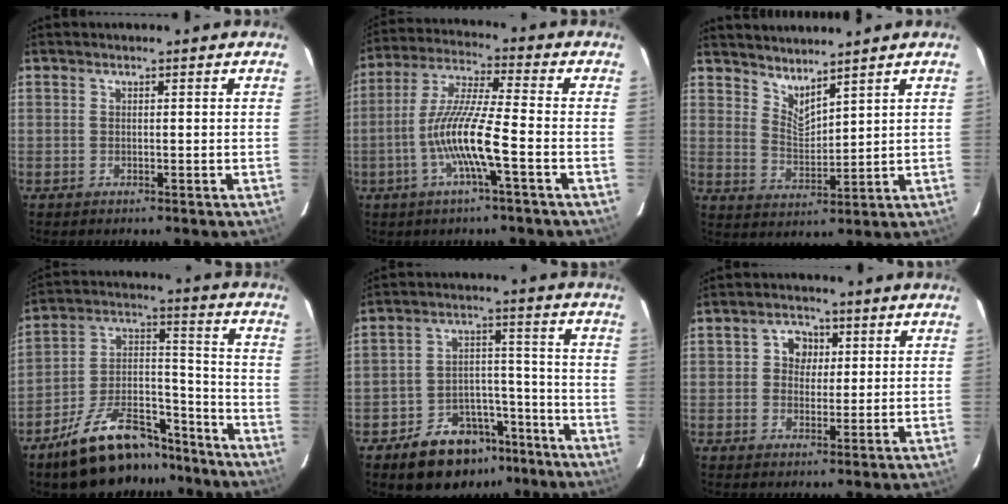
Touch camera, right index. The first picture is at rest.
{"total": 11.1, "force": [-3.9, -0.2, 10.4], "torque": [-0.213, -0.001, -0.079]}
{"total": 5.2, "force": [4.9, 0.5, 1.6], "torque": [-0.026, -0.009, 0.092]}
{"total": 18.5, "force": [-13.8, 7.9, 9.5], "torque": [-0.174, 0.031, -0.212]}
{"total": 13.0, "force": [-8.9, 8.0, 5.0], "torque": [-0.097, 0.035, -0.119]}
{"total": 3.8, "force": [0.9, 3.5, 1.2], "torque": [-0.012, 0.009, 0.014]}